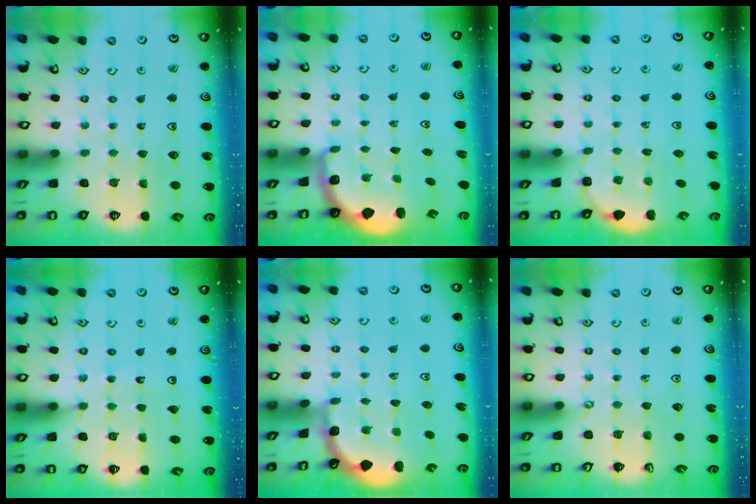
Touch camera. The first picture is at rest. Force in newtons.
{"total": 2.2, "press": 1.5, "slide": 1.6}
{"total": 2.4, "press": 2.1, "slide": 1.1}
{"total": 6.3, "press": 6.2, "slide": 0.8}
{"total": 1.6, "press": 1.6, "slide": 0.2}
{"total": 0.0}